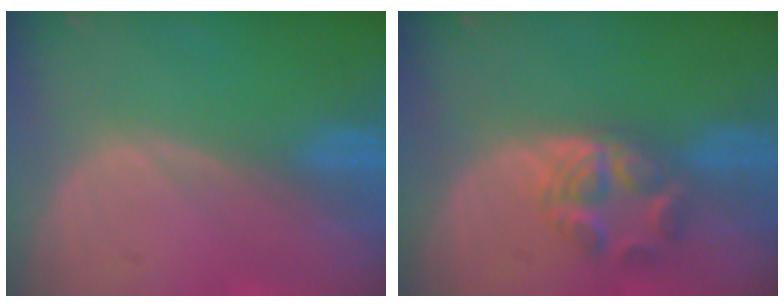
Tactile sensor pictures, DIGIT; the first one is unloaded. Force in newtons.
{"total": 5.9, "press": 5.1, "slide": 3.1}